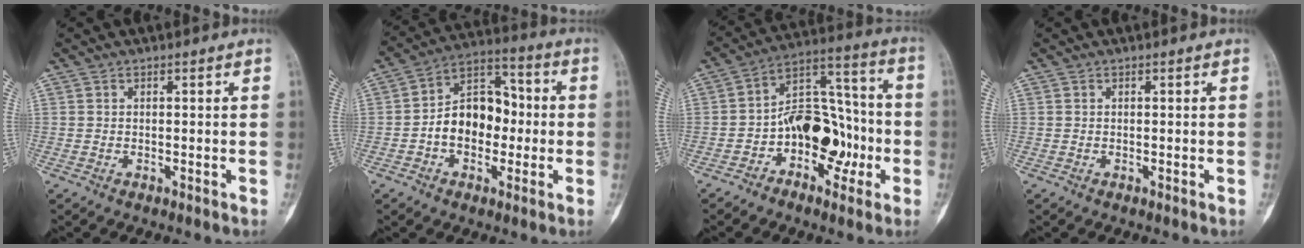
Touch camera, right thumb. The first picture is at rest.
{"total": 12.8, "force": [-1.3, 9.0, 9.0], "torque": [-0.111, 0.044, -0.032]}
{"total": 14.3, "force": [-4.1, 9.4, 10.0], "torque": [-0.116, 0.060, -0.074]}
{"total": 0.0}